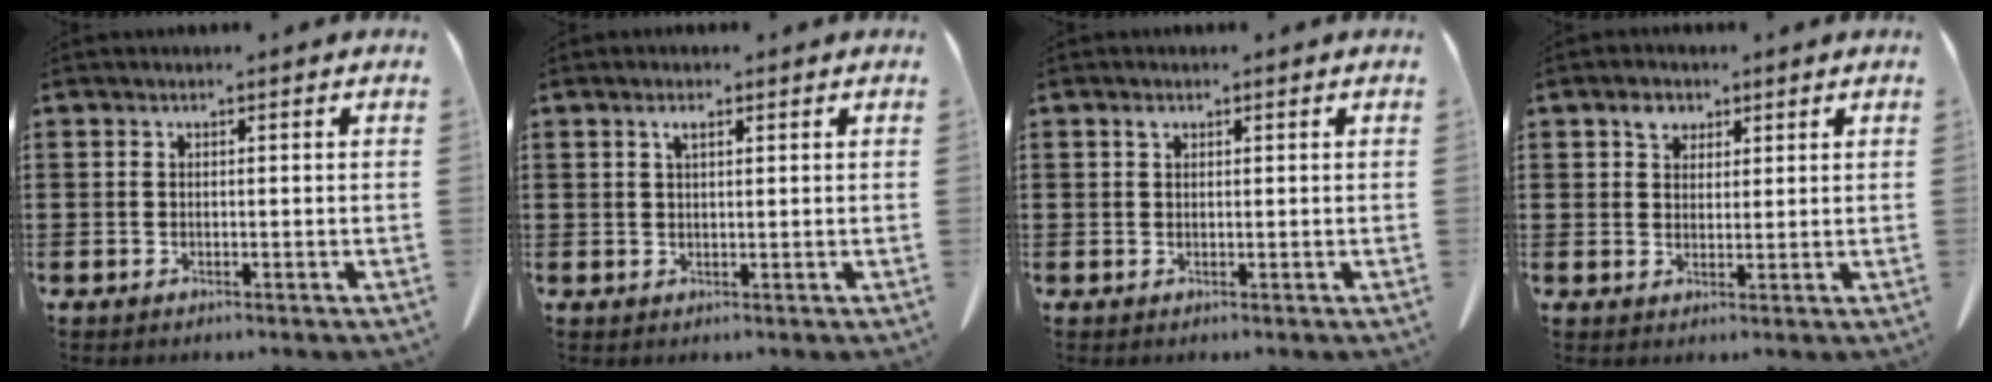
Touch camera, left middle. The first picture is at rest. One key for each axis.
{"total": 1.7, "fx": 0.8, "fy": 0.5, "fz": 1.4, "tx": -0.030, "ty": 0.003, "tz": 0.014}
{"total": 0.8, "fx": 0.4, "fy": 0.5, "fz": 0.5, "tx": -0.013, "ty": 0.004, "tz": 0.007}
{"total": 3.0, "fx": 1.9, "fy": 2.0, "fz": 1.2, "tx": -0.021, "ty": 0.004, "tz": 0.033}